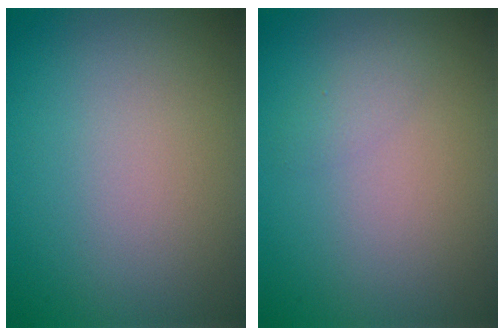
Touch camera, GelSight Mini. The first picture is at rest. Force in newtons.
{"total": 0.9, "press": 0.9, "slide": 0.2}